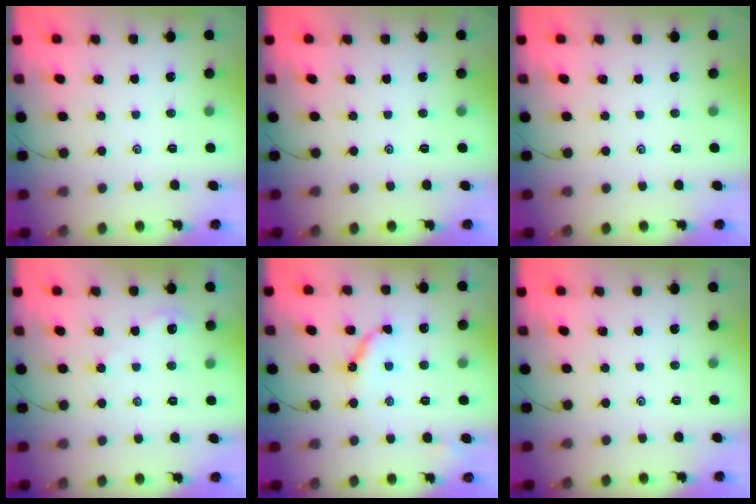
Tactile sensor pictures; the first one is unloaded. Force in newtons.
{"total": 0.0}
{"total": 0.0}
{"total": 4.0, "press": 4.0, "slide": 0.4}
{"total": 7.8, "press": 7.8, "slide": 0.6}
{"total": 0.0}